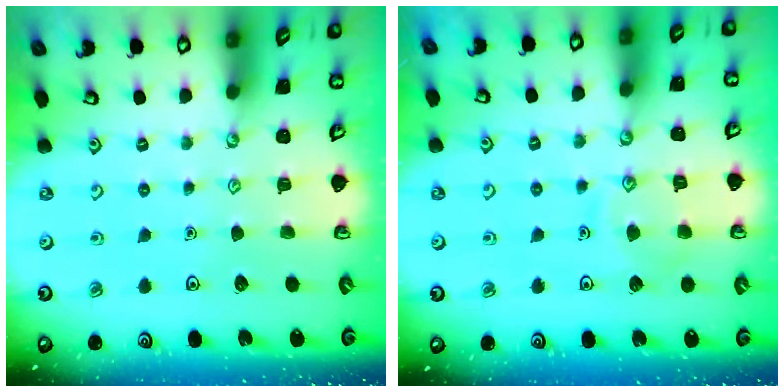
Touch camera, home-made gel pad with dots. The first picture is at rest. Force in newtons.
{"total": 8.8, "press": 8.7, "slide": 0.8}